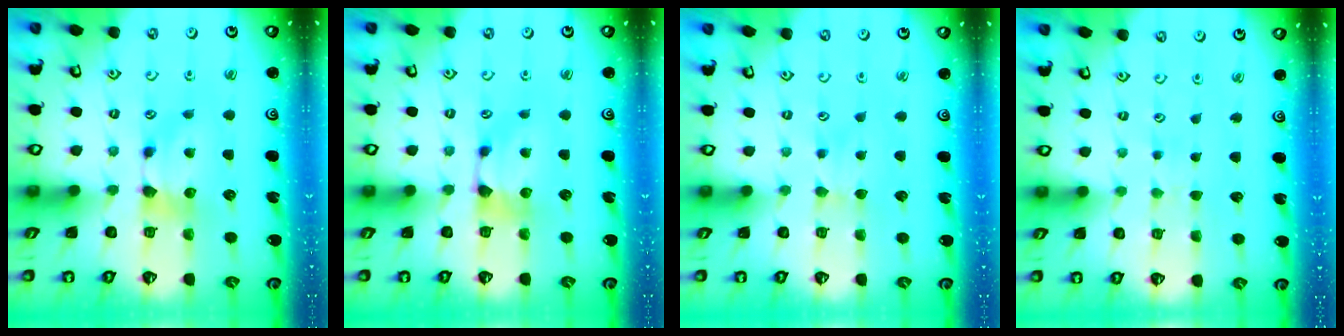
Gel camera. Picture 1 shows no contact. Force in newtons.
{"total": 0.7, "press": 0.1, "slide": 0.7}
{"total": 2.9, "press": 2.9, "slide": 0.4}
{"total": 5.1, "press": 5.1, "slide": 0.3}